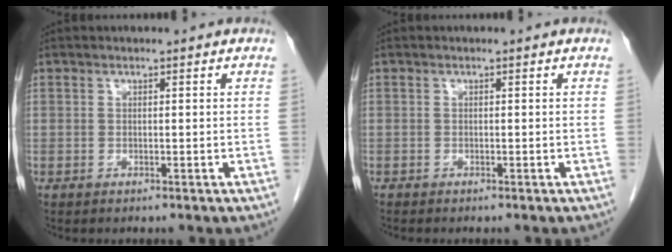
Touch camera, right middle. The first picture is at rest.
{"total": 0.0}